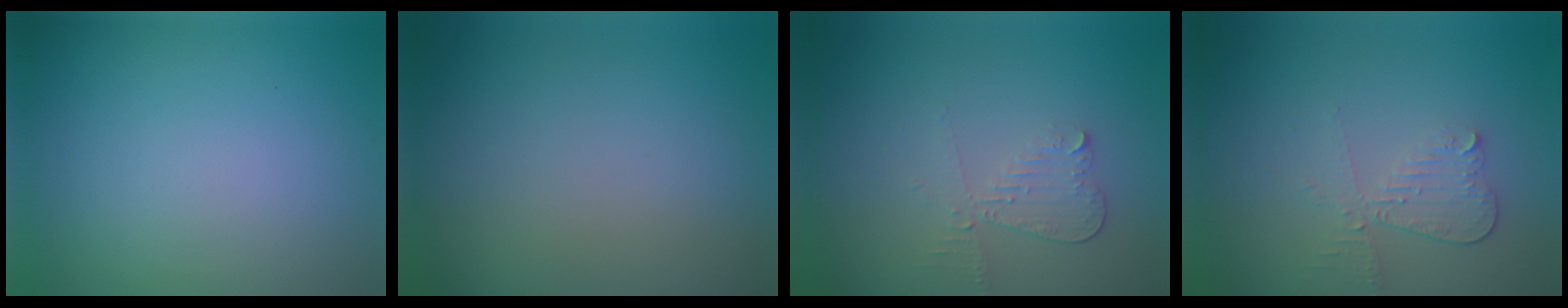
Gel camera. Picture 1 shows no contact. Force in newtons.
{"total": 0.0}
{"total": 2.0, "press": 1.9, "slide": 0.7}
{"total": 3.0, "press": 2.6, "slide": 1.4}